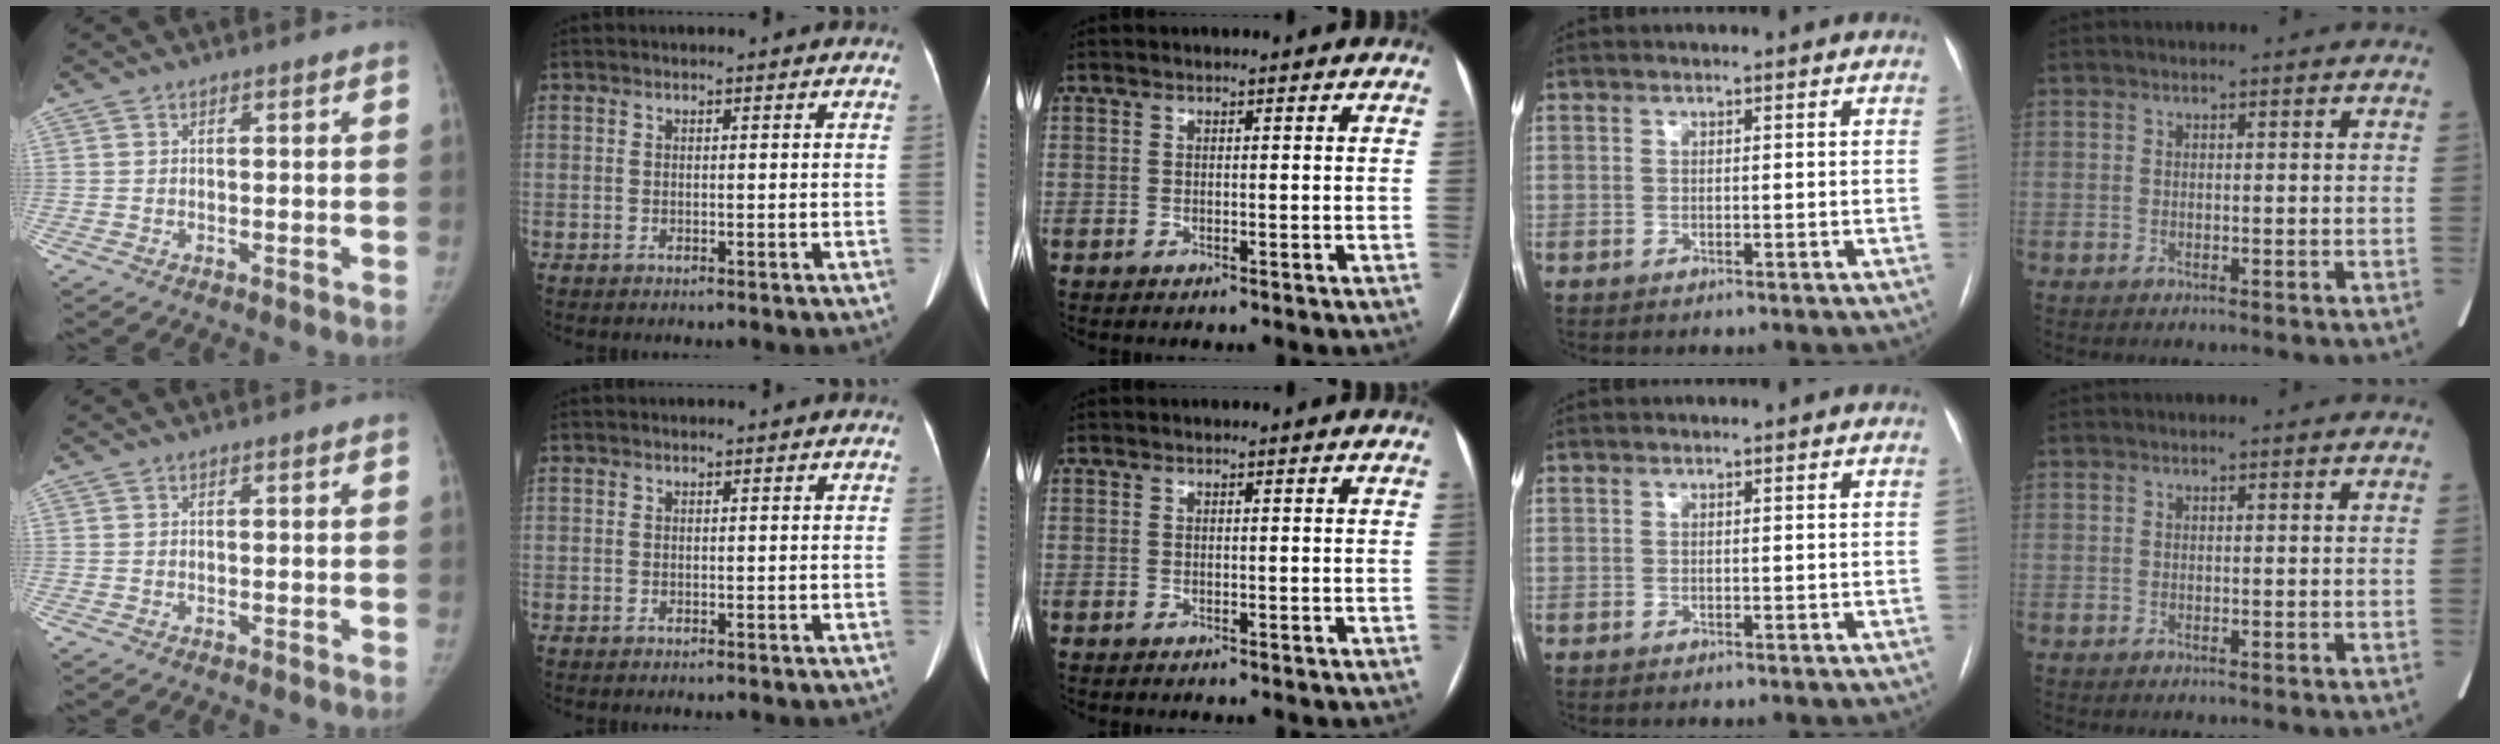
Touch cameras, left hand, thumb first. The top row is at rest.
{}